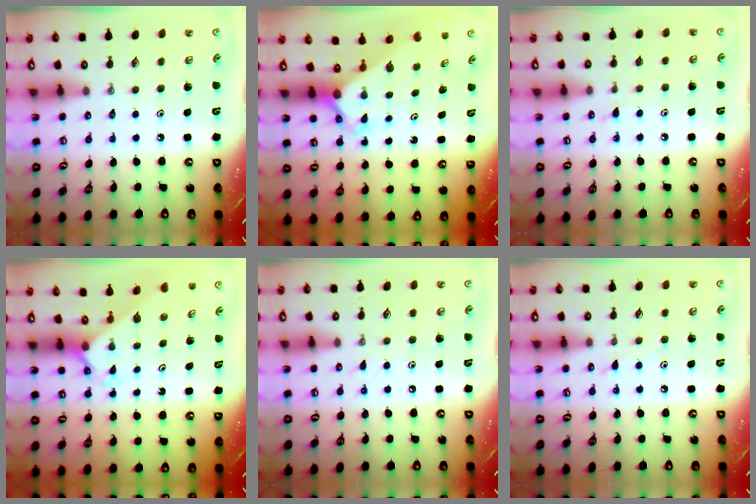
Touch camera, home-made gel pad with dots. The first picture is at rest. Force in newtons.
{"total": 2.5, "press": 2.5, "slide": 0.2}
{"total": 5.4, "press": 5.4, "slide": 0.5}
{"total": 2.1, "press": 2.1, "slide": 0.2}
{"total": 5.5, "press": 5.5, "slide": 0.6}
{"total": 4.7, "press": 4.6, "slide": 0.5}